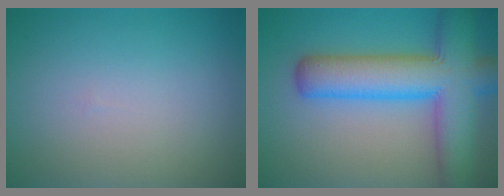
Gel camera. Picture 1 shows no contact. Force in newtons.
{"total": 9.8, "press": 9.8, "slide": 0.4}